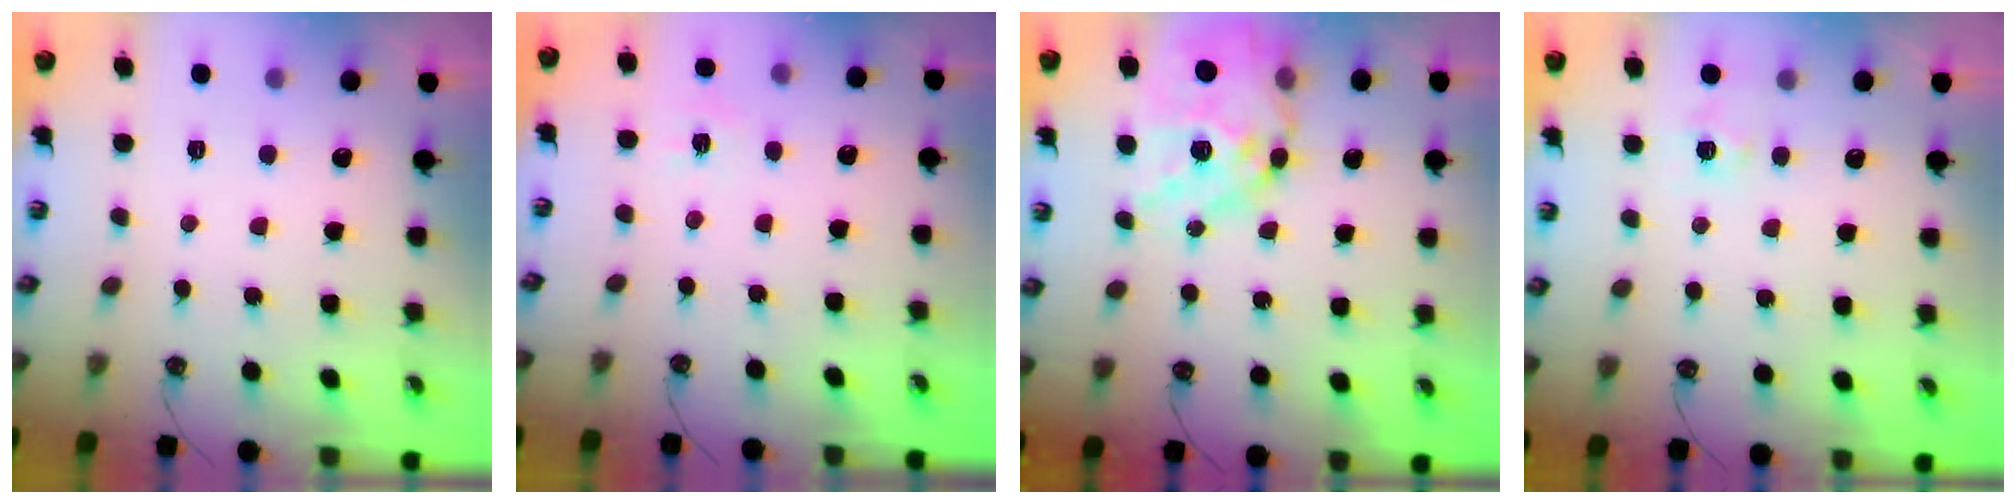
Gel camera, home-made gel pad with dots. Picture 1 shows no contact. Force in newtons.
{"total": 6.5, "press": 6.5, "slide": 0.6}
{"total": 21.5, "press": 21.4, "slide": 2.2}
{"total": 3.5, "press": 3.5, "slide": 0.5}